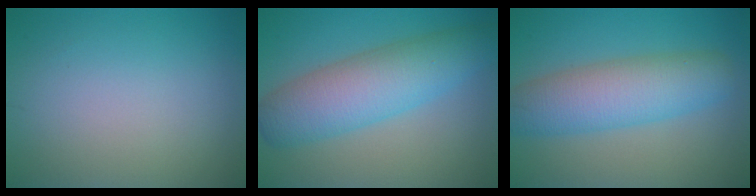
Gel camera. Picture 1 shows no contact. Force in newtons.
{"total": 7.2, "press": 7.2, "slide": 0.3}
{"total": 6.7, "press": 6.7, "slide": 0.1}